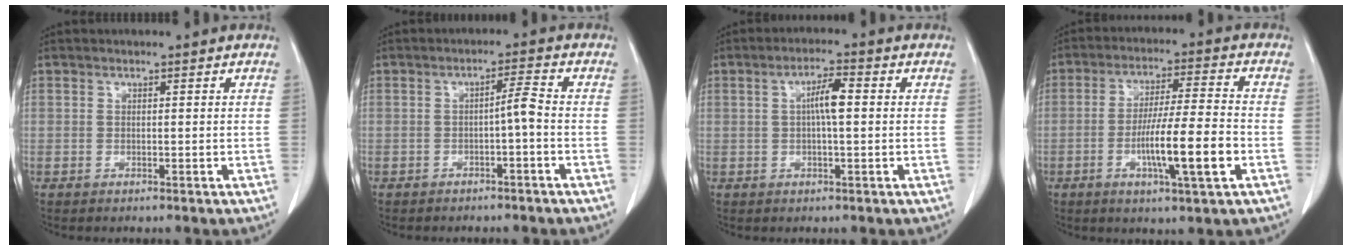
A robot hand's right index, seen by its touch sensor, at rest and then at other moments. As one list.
[{"total": 2.7, "force": [-1.0, -0.1, 2.5], "torque": [-0.040, 0.006, -0.017]}, {"total": 4.3, "force": [0.4, 0.6, 4.3], "torque": [-0.077, 0.008, 0.005]}, {"total": 11.0, "force": [-3.4, 0.3, 10.5], "torque": [-0.186, -0.007, -0.059]}]